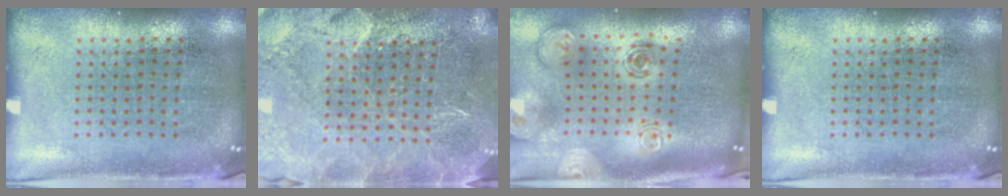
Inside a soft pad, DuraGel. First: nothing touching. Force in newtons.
{"total": 3.6, "press": 3.2, "slide": 1.6}
{"total": 2.6, "press": 1.9, "slide": 1.8}
{"total": 0.0}